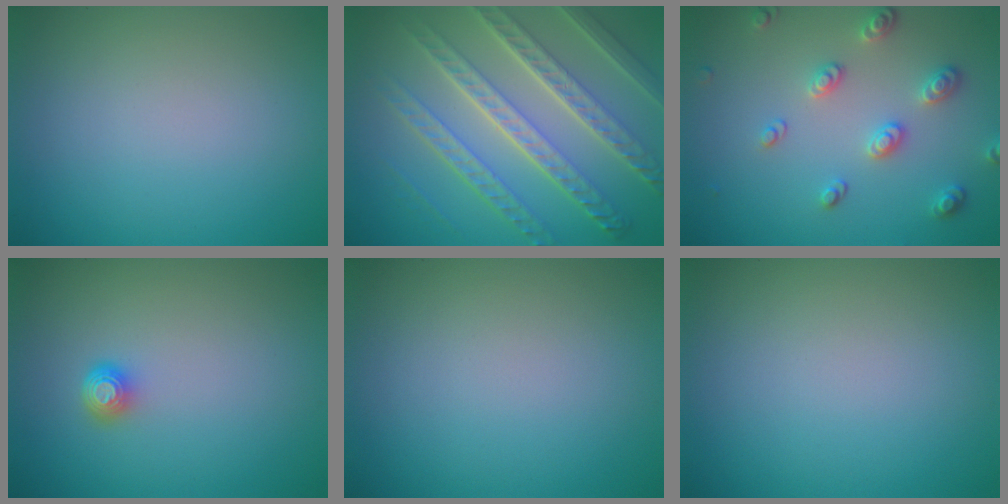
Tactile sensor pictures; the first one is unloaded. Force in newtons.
{"total": 8.6, "press": 6.2, "slide": 6.0}
{"total": 2.9, "press": 2.7, "slide": 1.0}
{"total": 1.5, "press": 1.2, "slide": 0.9}
{"total": 0.0}
{"total": 0.0}